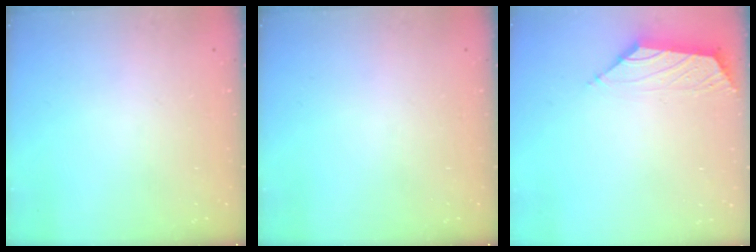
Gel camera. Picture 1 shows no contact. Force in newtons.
{"total": 0.0}
{"total": 0.8, "press": 0.5, "slide": 0.6}